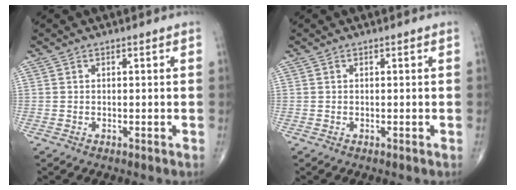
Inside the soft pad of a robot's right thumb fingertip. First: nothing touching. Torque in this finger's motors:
{"motor_torque": [0.03, 0.04, 0.01, 0.00, 0.00]}